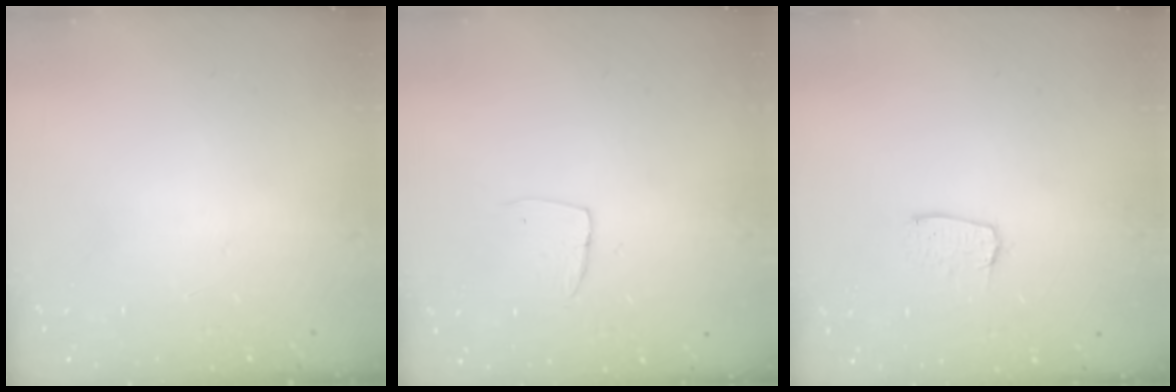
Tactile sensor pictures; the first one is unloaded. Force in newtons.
{"total": 4.8, "press": 4.8, "slide": 0.4}
{"total": 6.0, "press": 6.0, "slide": 0.3}